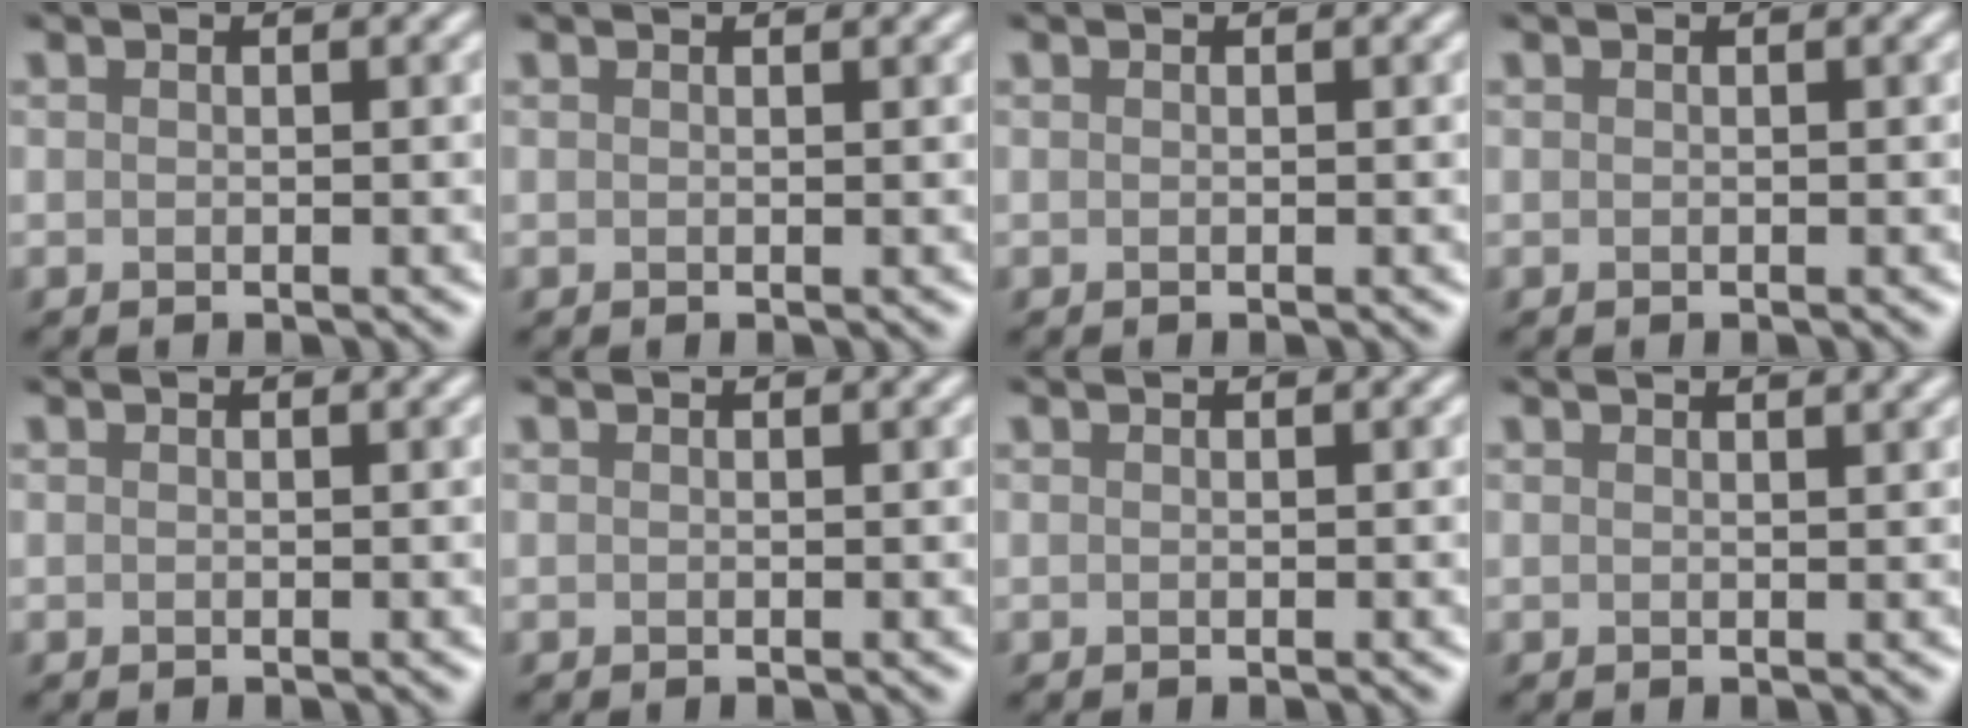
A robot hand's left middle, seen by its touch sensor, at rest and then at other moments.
{"total": 0.7, "force": [0.7, 0.1, 0.1], "torque": [-0.002, -0.001, 0.009]}
{"total": 0.0}
{"total": 0.0}
{"total": 0.0}
{"total": 0.0}
{"total": 0.0}
{"total": 2.0, "force": [1.7, 0.6, 1.0], "torque": [-0.004, 0.009, 0.005]}